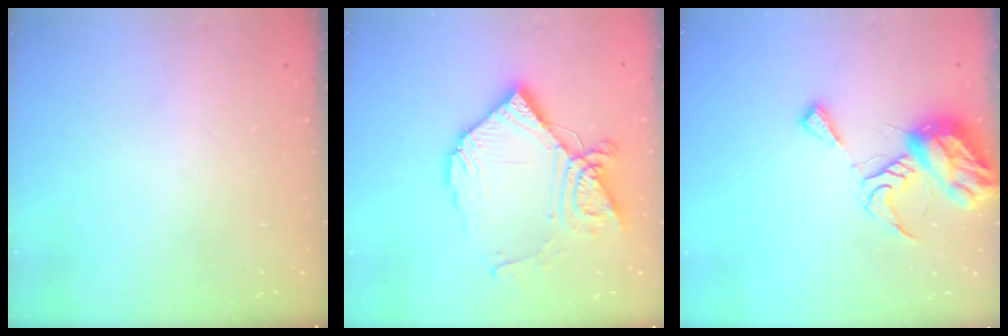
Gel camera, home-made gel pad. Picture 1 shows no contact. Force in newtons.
{"total": 17.5, "press": 17.4, "slide": 2.0}
{"total": 11.9, "press": 11.8, "slide": 1.3}